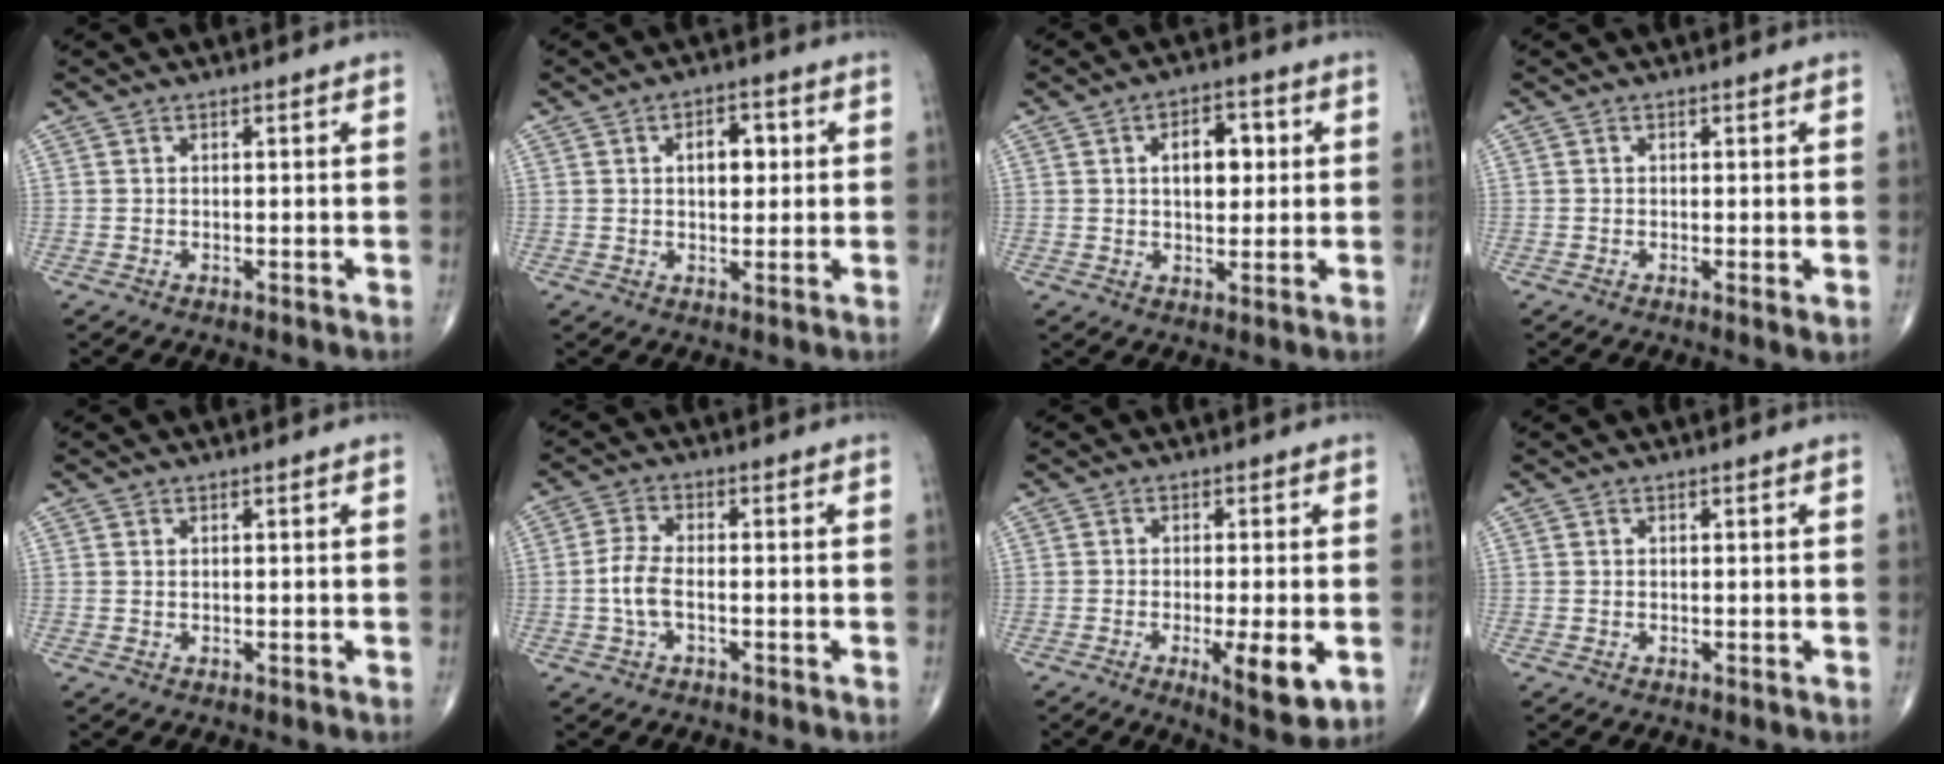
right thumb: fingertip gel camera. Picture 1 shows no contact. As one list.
[{"total": 5.8, "force": [1.2, 3.4, 4.5], "torque": [-0.047, 0.004, 0.015]}, {"total": 7.8, "force": [1.5, 4.5, 6.2], "torque": [-0.066, 0.003, 0.022]}, {"total": 1.4, "force": [-0.3, 0.2, 1.4], "torque": [-0.027, -0.008, -0.008]}, {"total": 0.0}, {"total": 4.7, "force": [-1.2, 2.2, 4.0], "torque": [-0.090, 0.014, -0.027]}, {"total": 8.7, "force": [-2.6, 2.1, 8.1], "torque": [-0.116, -0.017, -0.036]}, {"total": 0.0}]